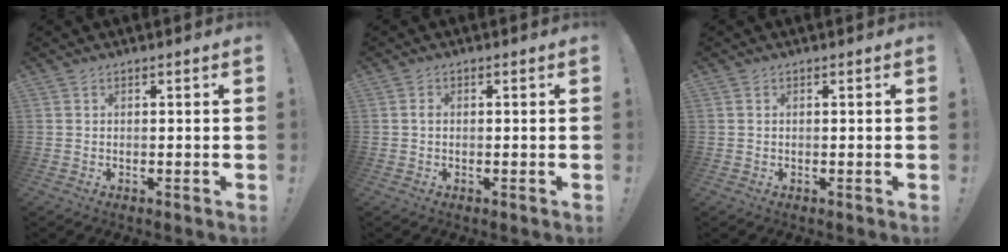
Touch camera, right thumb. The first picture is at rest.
{"total": 1.1, "force": [-0.2, 0.6, 0.9], "torque": [-0.018, 0.005, -0.004]}
{"total": 0.0}